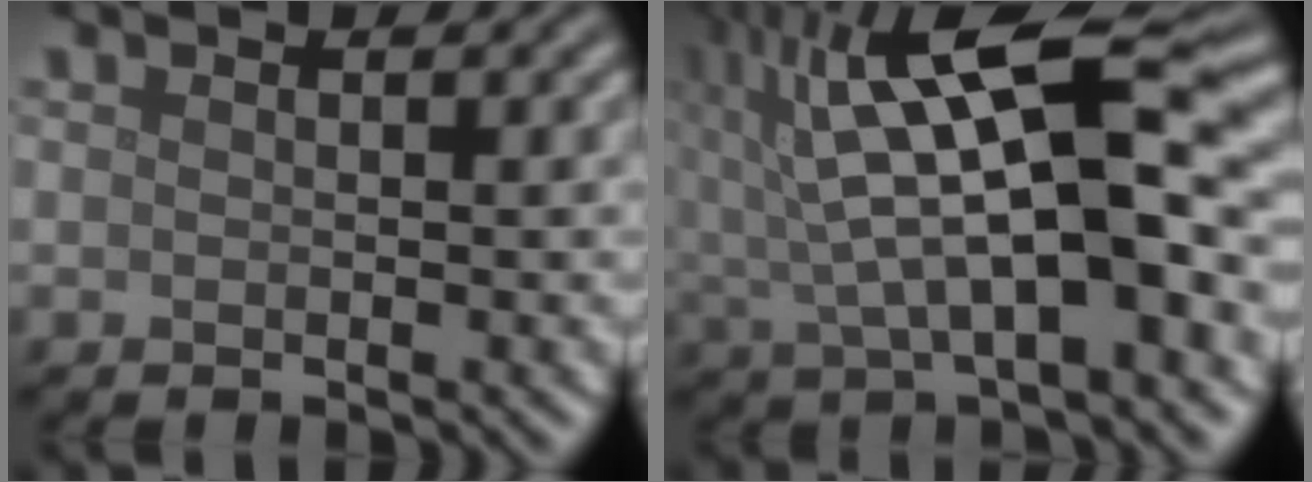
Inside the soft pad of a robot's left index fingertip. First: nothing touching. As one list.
[{"total": 13.9, "force": [2.6, 4.7, 12.8], "torque": [-0.207, 0.019, 0.042]}]